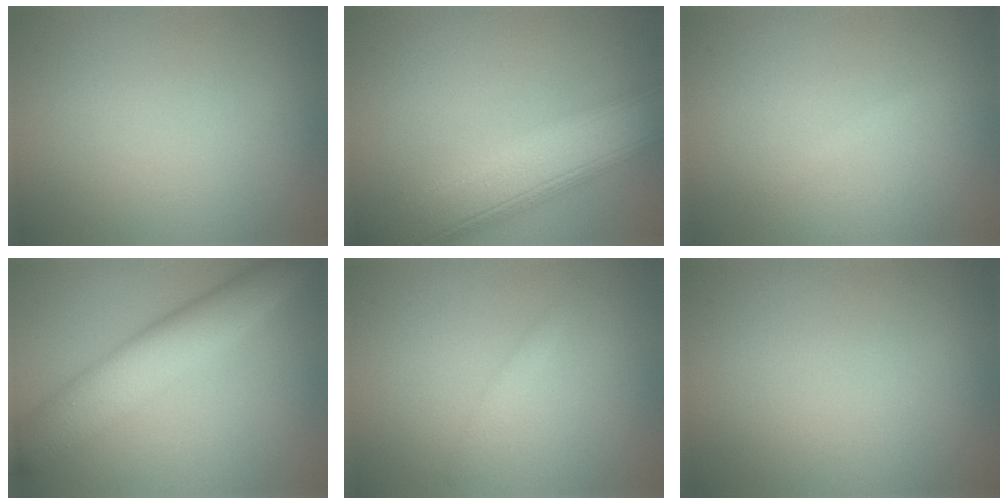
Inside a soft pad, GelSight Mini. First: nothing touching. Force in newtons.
{"total": 10.2, "press": 10.2, "slide": 0.7}
{"total": 0.7, "press": 0.7, "slide": 0.1}
{"total": 6.7, "press": 6.7, "slide": 0.1}
{"total": 1.0, "press": 0.9, "slide": 0.2}
{"total": 0.0}